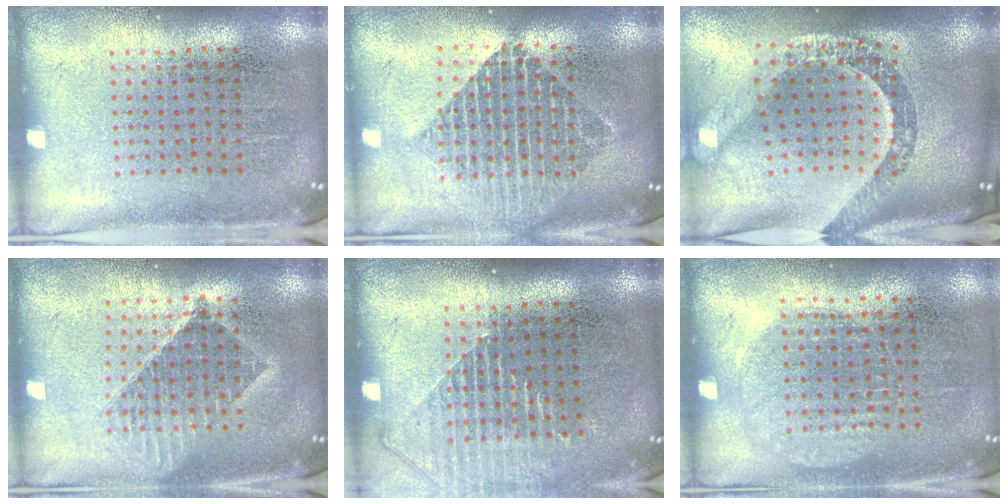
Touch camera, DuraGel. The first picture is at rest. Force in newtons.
{"total": 2.0, "press": 1.6, "slide": 1.2}
{"total": 3.6, "press": 2.6, "slide": 2.5}
{"total": 1.5, "press": 1.3, "slide": 0.8}
{"total": 1.4, "press": 1.3, "slide": 0.5}
{"total": 0.9, "press": 0.9, "slide": 0.3}